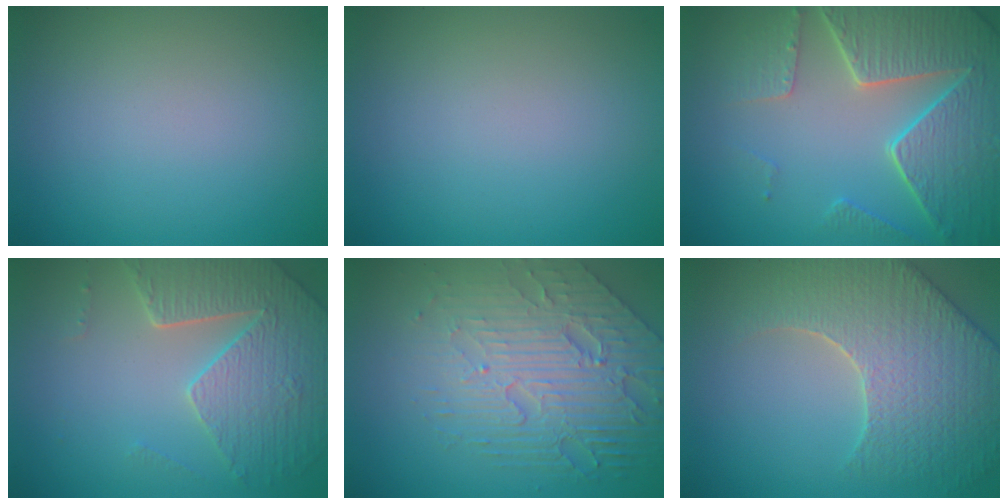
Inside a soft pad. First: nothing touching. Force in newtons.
{"total": 0.0}
{"total": 7.9, "press": 6.0, "slide": 5.1}
{"total": 5.1, "press": 4.7, "slide": 2.1}
{"total": 7.7, "press": 5.3, "slide": 5.5}
{"total": 7.1, "press": 5.9, "slide": 3.9}